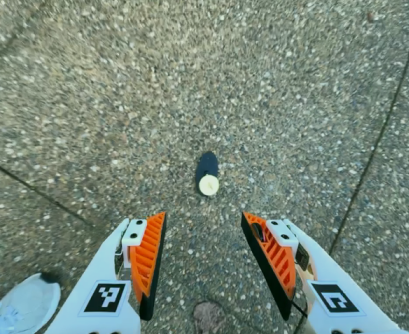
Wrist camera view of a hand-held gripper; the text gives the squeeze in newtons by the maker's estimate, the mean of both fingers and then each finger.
{"total": 0.0}